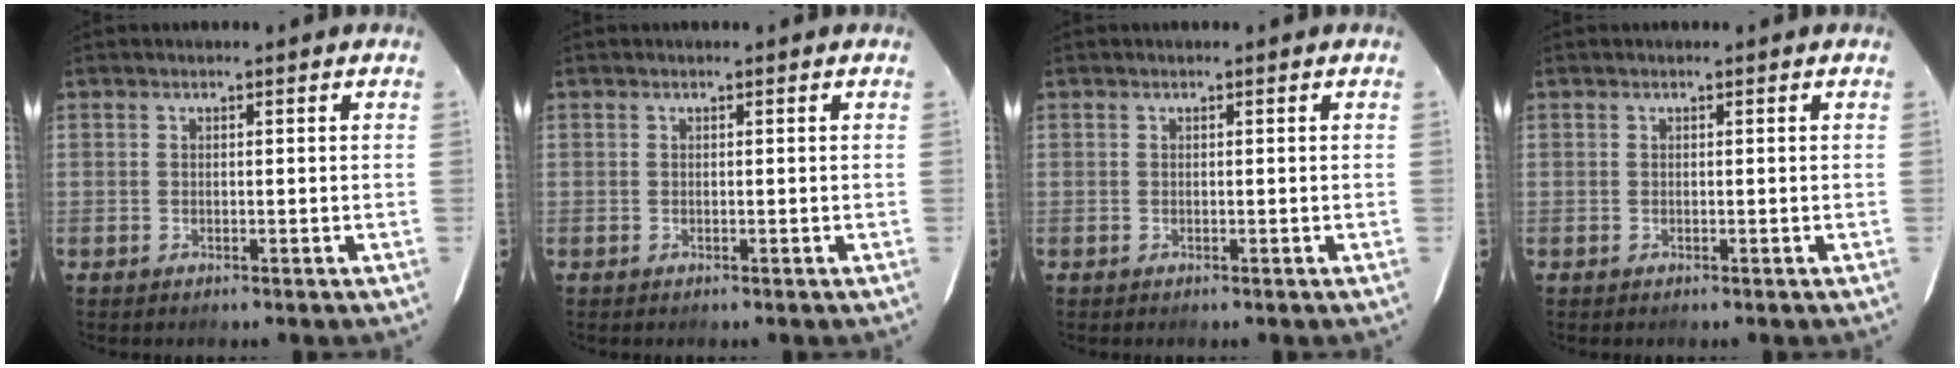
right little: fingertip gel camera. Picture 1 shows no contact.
{"total": 0.0}
{"total": 0.0}
{"total": 0.0}